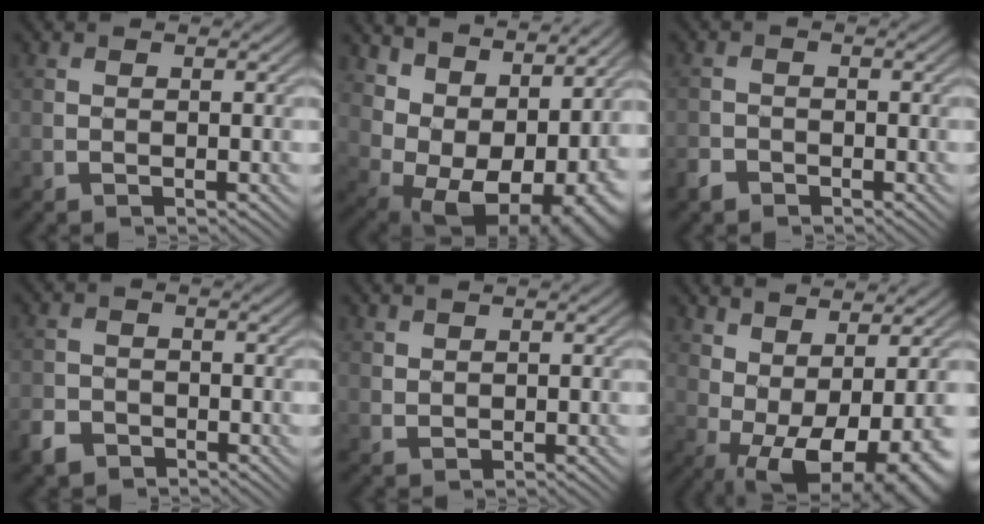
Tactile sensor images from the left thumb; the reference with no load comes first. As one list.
[{"total": 13.6, "force": [6.5, 7.8, 9.1], "torque": [-0.169, 0.007, 0.132]}, {"total": 2.0, "force": [-1.5, 1.2, 0.6], "torque": [-0.012, -0.003, -0.037]}, {"total": 3.2, "force": [-2.2, 2.1, 1.1], "torque": [-0.027, -0.007, -0.051]}, {"total": 1.4, "force": [1.1, 0.7, 0.4], "torque": [-0.013, -0.002, 0.027]}, {"total": 11.0, "force": [-0.1, 5.0, 9.8], "torque": [-0.173, -0.014, 0.024]}]